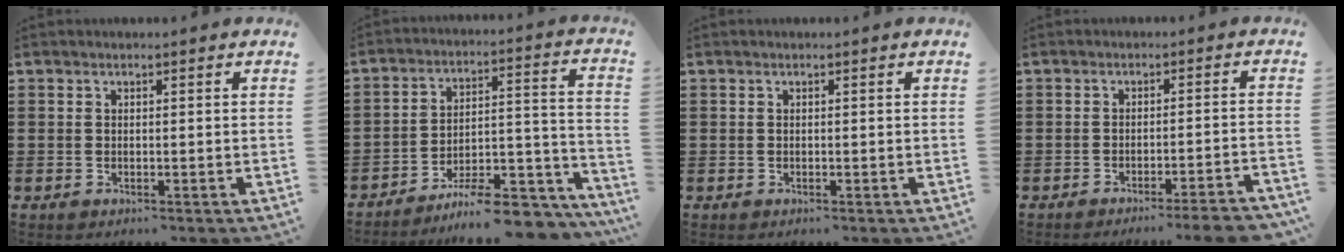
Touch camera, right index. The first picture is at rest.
{"total": 10.3, "force": [-8.9, 1.9, 4.8], "torque": [-0.057, 0.032, -0.167]}
{"total": 0.0}
{"total": 3.6, "force": [-3.1, -0.4, 1.8], "torque": [-0.029, -0.010, -0.059]}